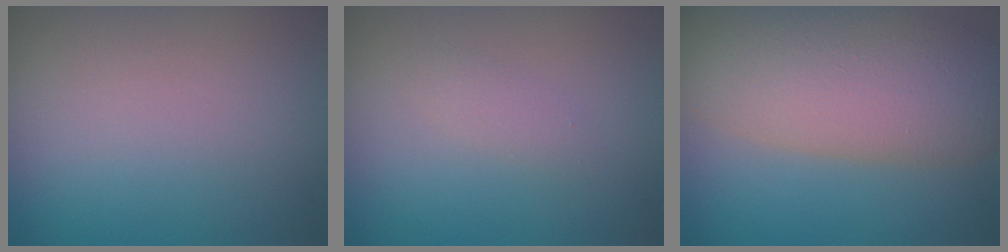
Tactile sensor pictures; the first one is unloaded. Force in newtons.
{"total": 1.0, "press": 1.0, "slide": 0.1}
{"total": 9.4, "press": 9.4, "slide": 0.7}